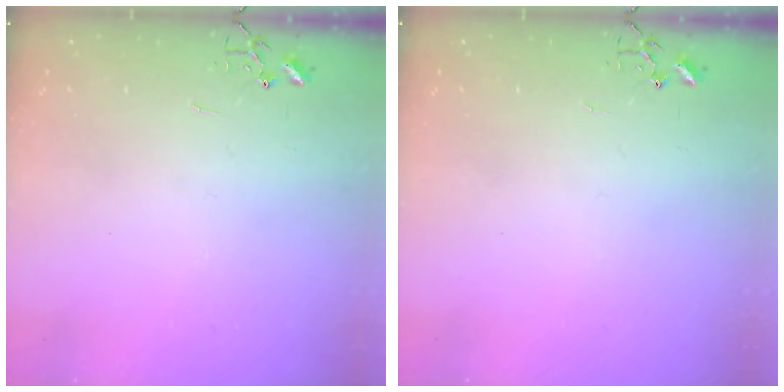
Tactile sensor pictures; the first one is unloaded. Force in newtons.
{"total": 0.0}